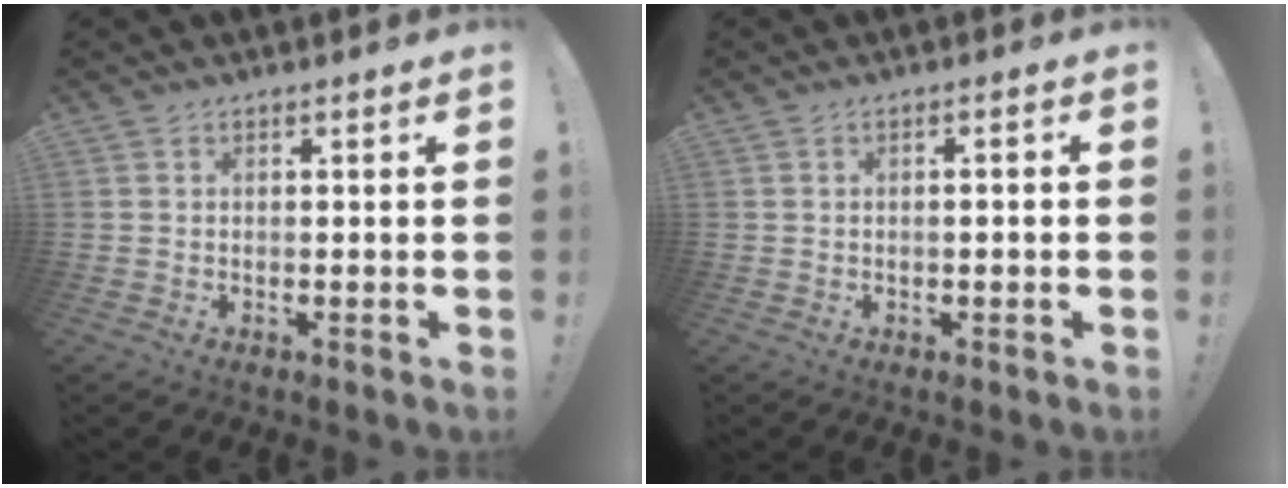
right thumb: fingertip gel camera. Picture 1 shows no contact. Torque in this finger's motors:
{"motor_torque": [0.02, -0.37, -0.09, 0.36, 0.08]}